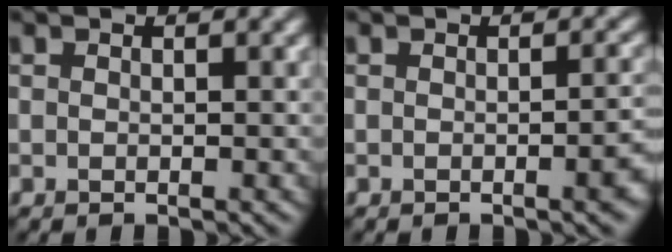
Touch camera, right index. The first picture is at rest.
{"total": 3.4, "force": [-0.8, 1.1, 3.1], "torque": [-0.026, 0.002, -0.008]}